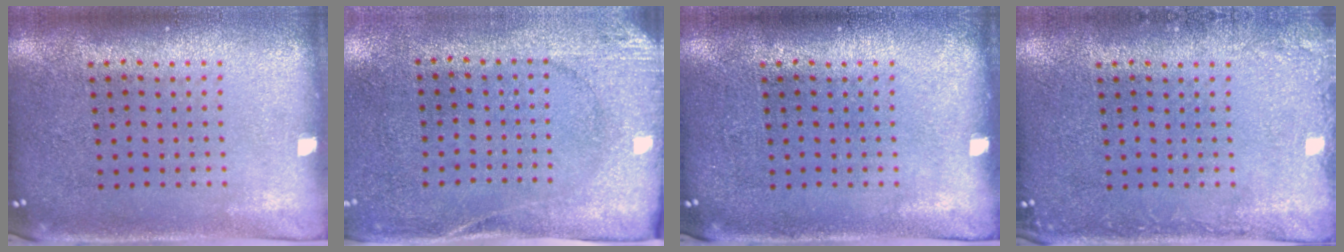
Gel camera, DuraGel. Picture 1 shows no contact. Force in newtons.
{"total": 2.7, "press": 2.0, "slide": 1.7}
{"total": 0.0}
{"total": 1.4, "press": 1.4, "slide": 0.2}